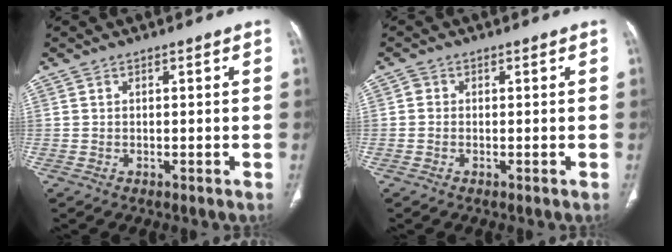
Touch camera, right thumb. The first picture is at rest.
{"total": 0.9, "force": [0.0, 0.8, 0.3], "torque": [-0.002, 0.002, -0.003]}